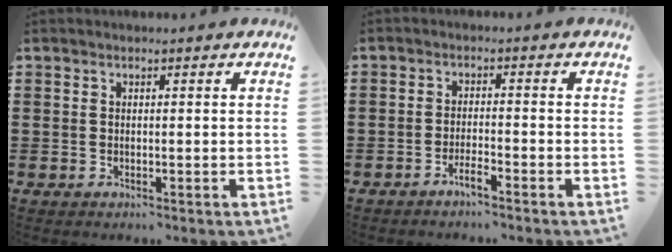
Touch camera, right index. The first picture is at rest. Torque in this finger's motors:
{"motor_torque": [1.05, 0.91, 0.12, 0.06]}